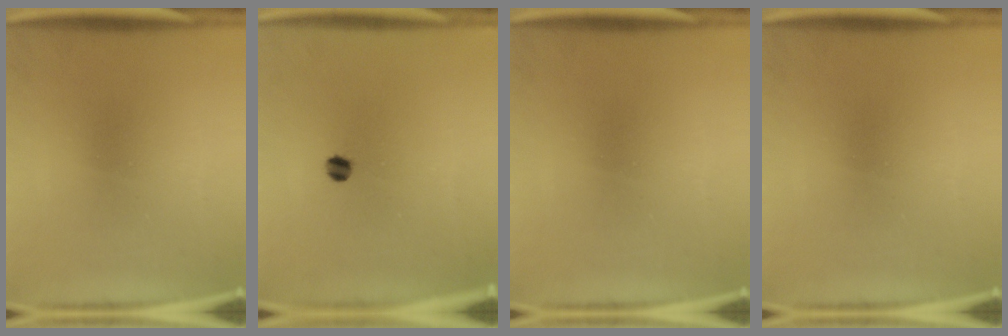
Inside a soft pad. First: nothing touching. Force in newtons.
{"total": 3.3}
{"total": 0.0}
{"total": 0.0}